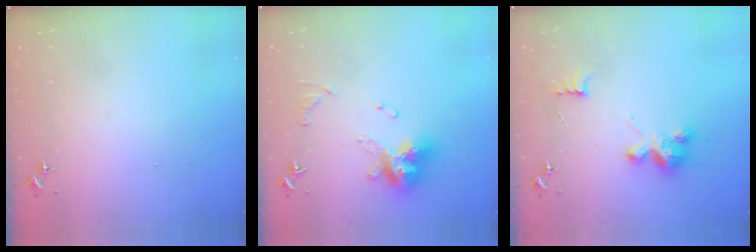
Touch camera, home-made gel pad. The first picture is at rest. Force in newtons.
{"total": 13.3, "press": 13.3, "slide": 1.4}
{"total": 9.0, "press": 9.0, "slide": 0.3}